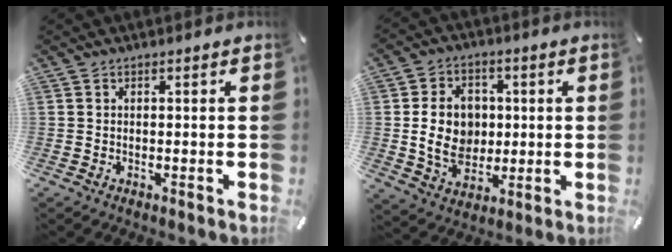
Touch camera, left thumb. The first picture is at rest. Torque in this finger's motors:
{"motor_torque": [0.36, 0.38, 0.62, 0.21, 0.36]}